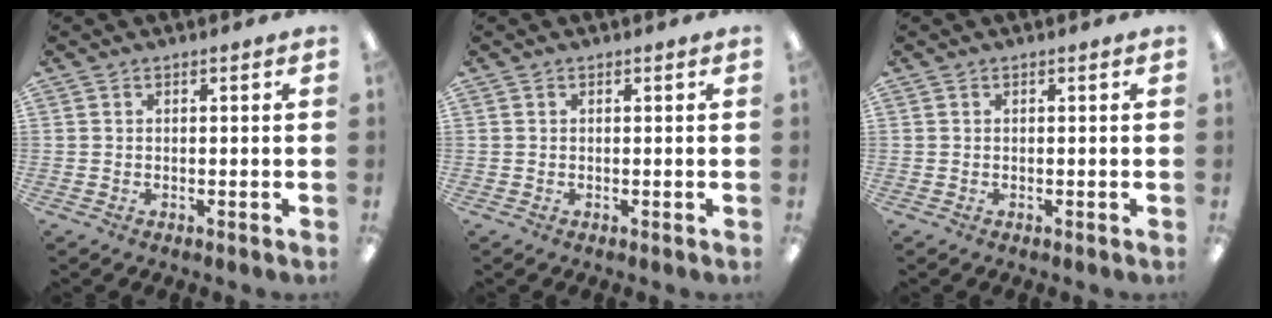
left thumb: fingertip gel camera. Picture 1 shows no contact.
{"total": 0.0}
{"total": 0.0}